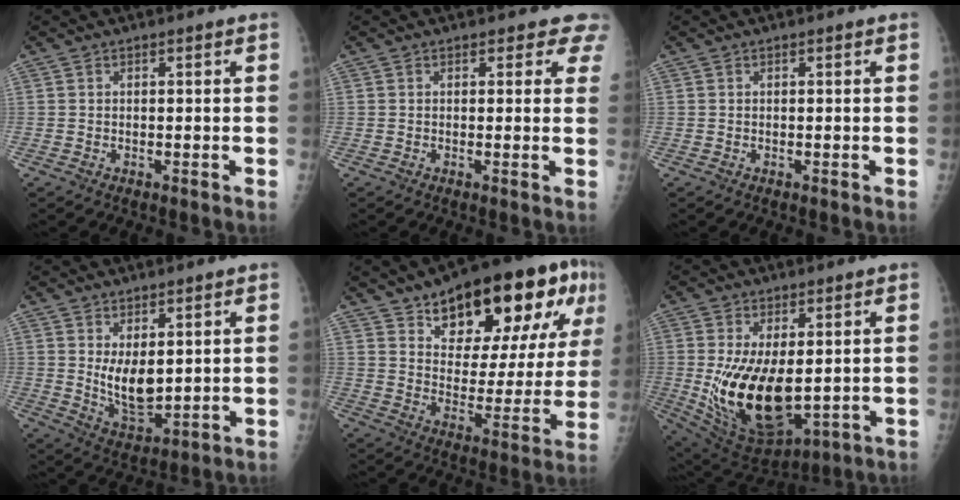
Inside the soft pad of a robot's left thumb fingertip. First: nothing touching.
{"total": 3.7, "force": [3.1, 1.9, 0.4], "torque": [0.033, -0.014, 0.012]}
{"total": 0.0}
{"total": 8.3, "force": [1.9, 4.4, 6.8], "torque": [-0.097, -0.030, 0.050]}
{"total": 24.2, "force": [12.8, 9.9, 18.0], "torque": [-0.216, -0.031, 0.195]}
{"total": 17.1, "force": [-0.4, 9.0, 14.5], "torque": [-0.250, -0.030, 0.021]}